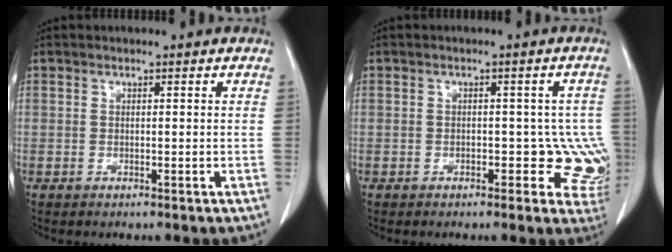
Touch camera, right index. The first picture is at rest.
{"total": 6.4, "force": [-1.5, 3.8, 4.9], "torque": [-0.022, 0.013, -0.017]}